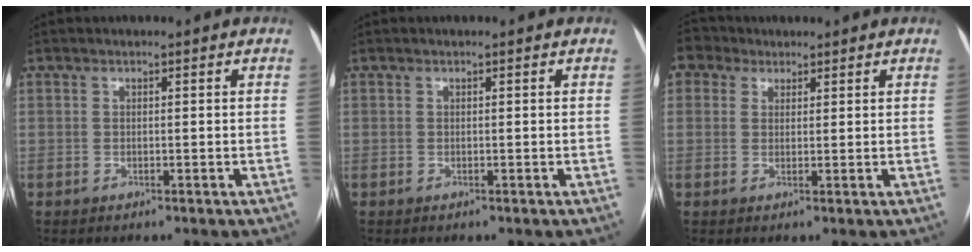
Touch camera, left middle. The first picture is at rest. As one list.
[{"total": 0.0}, {"total": 3.7, "force": [2.5, 2.7, 0.3], "torque": [-0.009, 0.024, 0.043]}]